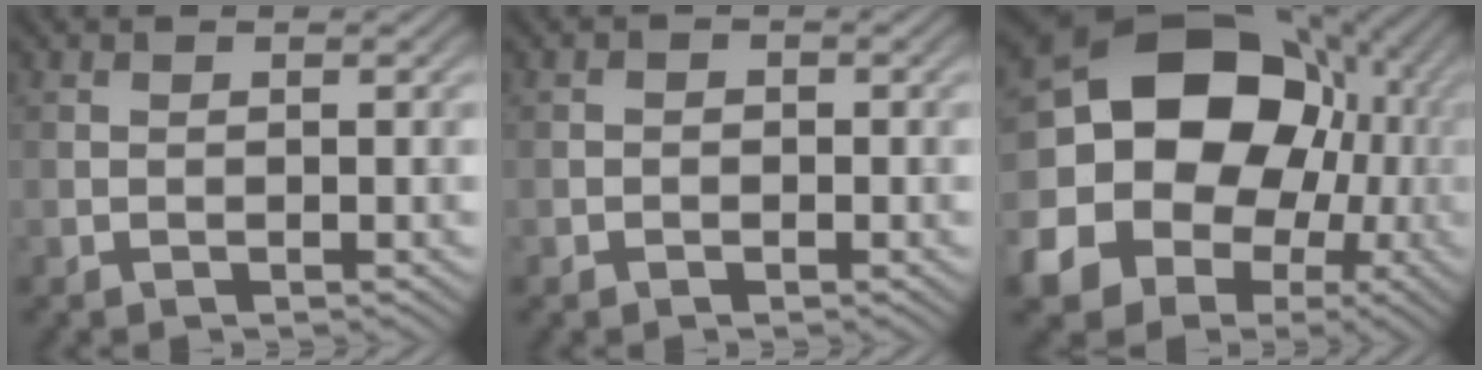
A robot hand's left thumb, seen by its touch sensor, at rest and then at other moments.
{"total": 0.9, "force": [-0.3, 0.8, 0.2], "torque": [0.000, -0.002, -0.008]}
{"total": 19.9, "force": [0.6, 16.4, 11.3], "torque": [-0.243, -0.014, 0.001]}